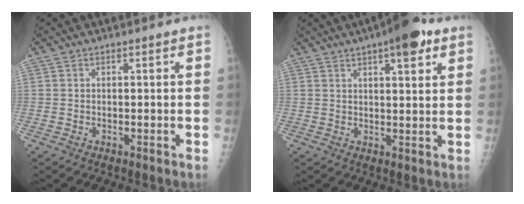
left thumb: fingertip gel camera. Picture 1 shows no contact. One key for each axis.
{"total": 9.3, "fx": 5.3, "fy": 2.8, "fz": 7.1, "tx": -0.084, "ty": -0.014, "tz": 0.069}